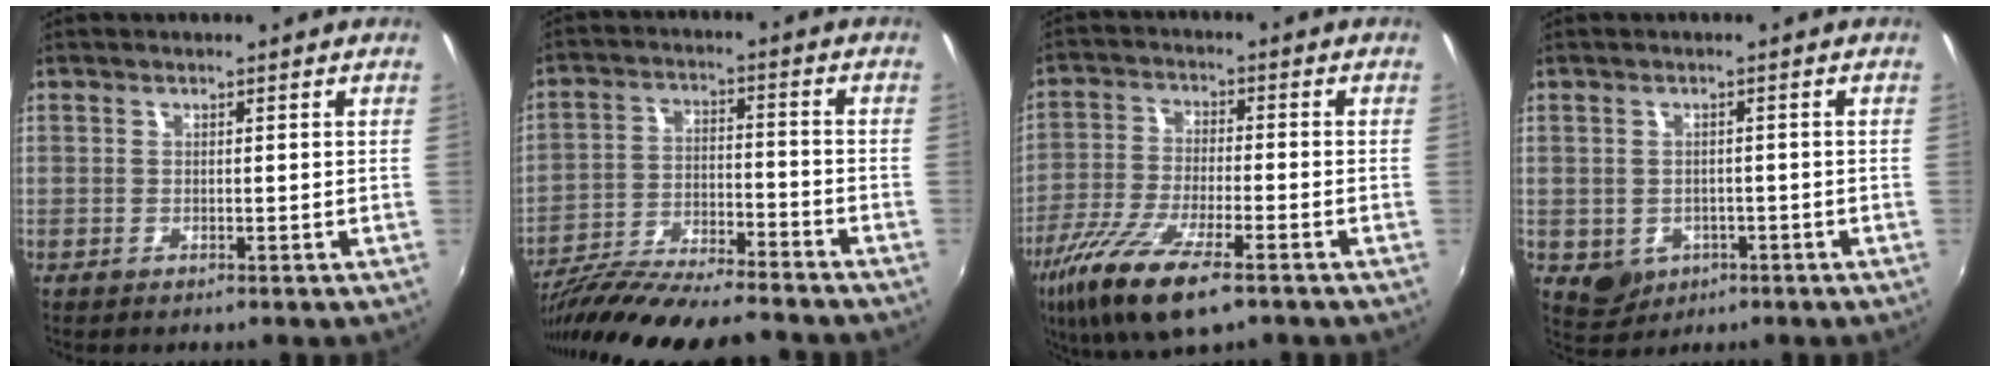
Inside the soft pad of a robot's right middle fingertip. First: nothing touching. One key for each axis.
{"total": 18.8, "fx": -16.5, "fy": 2.2, "fz": 8.9, "tx": -0.173, "ty": -0.038, "tz": -0.272}
{"total": 13.9, "fx": -8.6, "fy": 3.7, "fz": 10.3, "tx": -0.222, "ty": -0.041, "tz": -0.167}
{"total": 4.9, "fx": -1.7, "fy": 4.2, "fz": 1.8, "tx": -0.044, "ty": -0.004, "tz": -0.013}